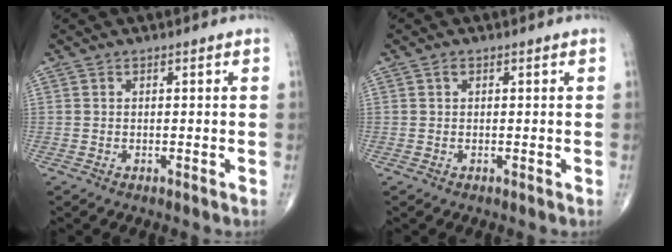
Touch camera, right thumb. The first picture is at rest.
{"total": 0.6, "force": [0.2, 0.5, 0.3], "torque": [0.000, 0.002, 0.002]}